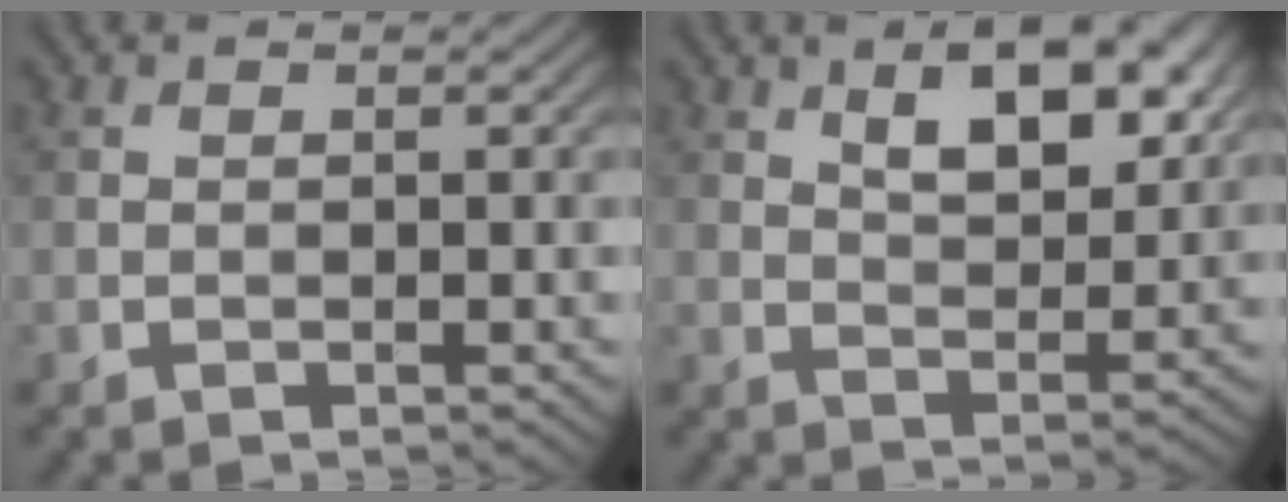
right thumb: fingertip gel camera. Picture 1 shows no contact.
{"total": 9.1, "force": [4.3, 4.3, 6.8], "torque": [-0.113, 0.007, 0.075]}